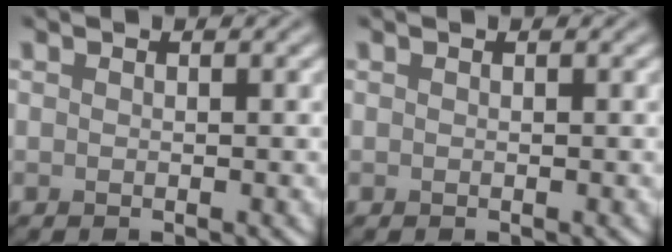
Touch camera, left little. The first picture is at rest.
{"total": 0.0}